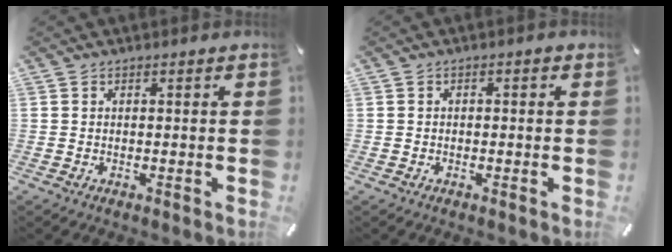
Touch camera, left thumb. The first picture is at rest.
{"total": 0.9, "force": [-0.4, 0.6, 0.5], "torque": [-0.009, 0.004, -0.010]}